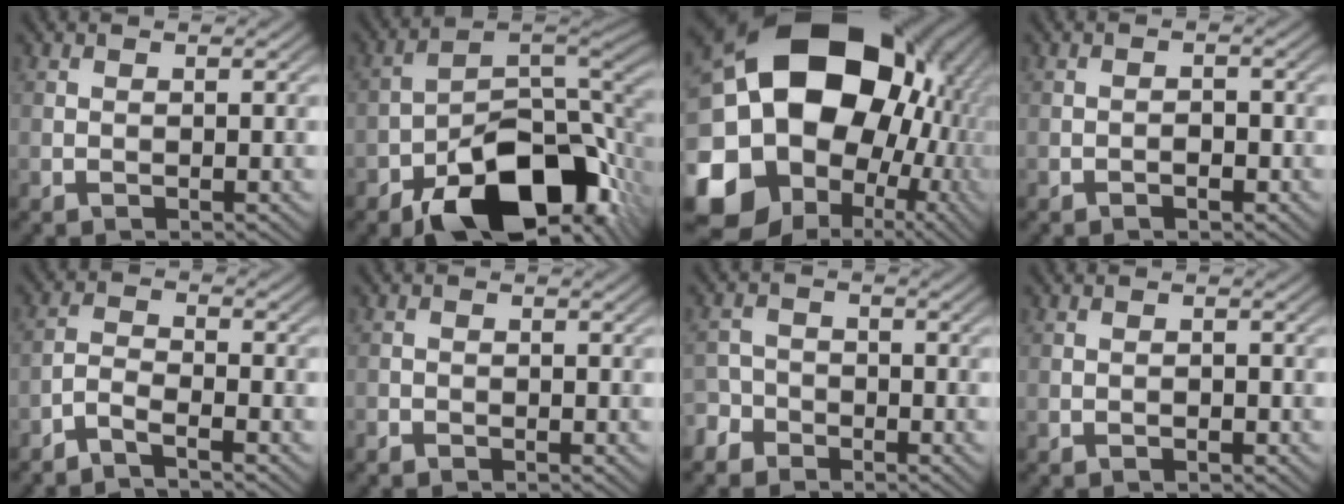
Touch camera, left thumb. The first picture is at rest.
{"total": 16.3, "force": [-8.7, 8.2, 11.0], "torque": [-0.167, -0.022, -0.148]}
{"total": 23.7, "force": [3.6, 19.5, 13.0], "torque": [-0.341, -0.036, 0.091]}
{"total": 1.4, "force": [-0.8, 0.7, 0.8], "torque": [-0.010, 0.002, -0.015]}
{"total": 3.0, "force": [-2.6, 0.5, 1.4], "torque": [-0.032, -0.002, -0.065]}
{"total": 1.0, "force": [-0.8, 0.6, 0.1], "torque": [-0.001, -0.002, -0.018]}
{"total": 3.7, "force": [-2.6, 2.5, 0.7], "torque": [-0.006, 0.000, -0.058]}
{"total": 0.7, "force": [-0.4, 0.3, 0.4], "torque": [-0.002, 0.001, -0.007]}